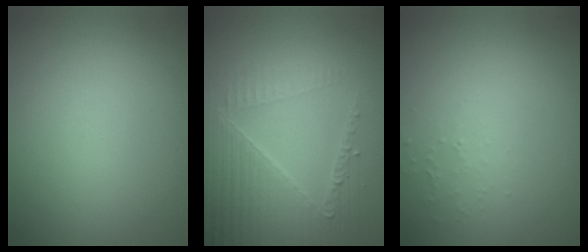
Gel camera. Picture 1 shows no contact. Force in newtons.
{"total": 4.1, "press": 4.0, "slide": 0.6}
{"total": 0.8, "press": 0.8, "slide": 0.3}